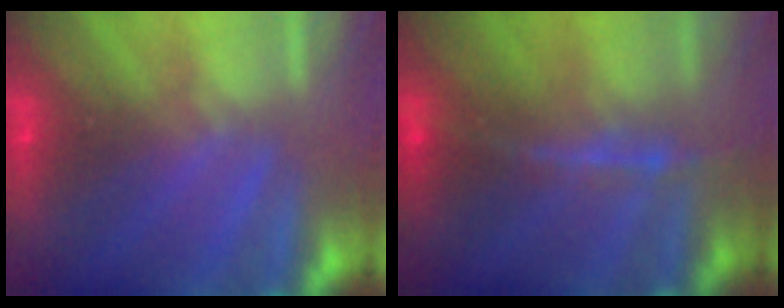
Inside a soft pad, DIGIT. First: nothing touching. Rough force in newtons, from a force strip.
{"total": 2.4}